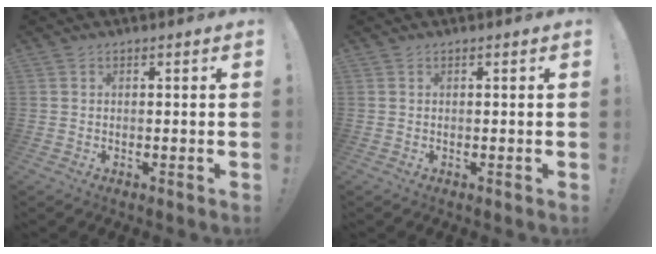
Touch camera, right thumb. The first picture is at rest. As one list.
[{"total": 0.0}]